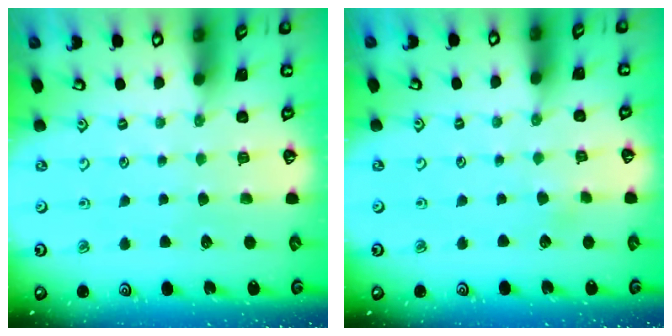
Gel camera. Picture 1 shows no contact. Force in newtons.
{"total": 1.7, "press": 1.7, "slide": 0.1}